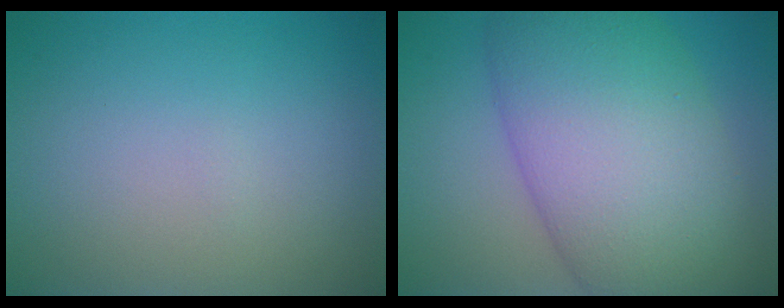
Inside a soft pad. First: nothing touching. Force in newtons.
{"total": 12.8, "press": 12.7, "slide": 0.4}